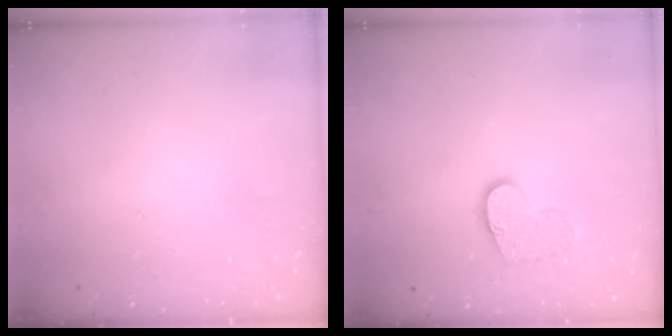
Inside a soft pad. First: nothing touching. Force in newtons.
{"total": 10.4, "press": 10.4, "slide": 0.7}